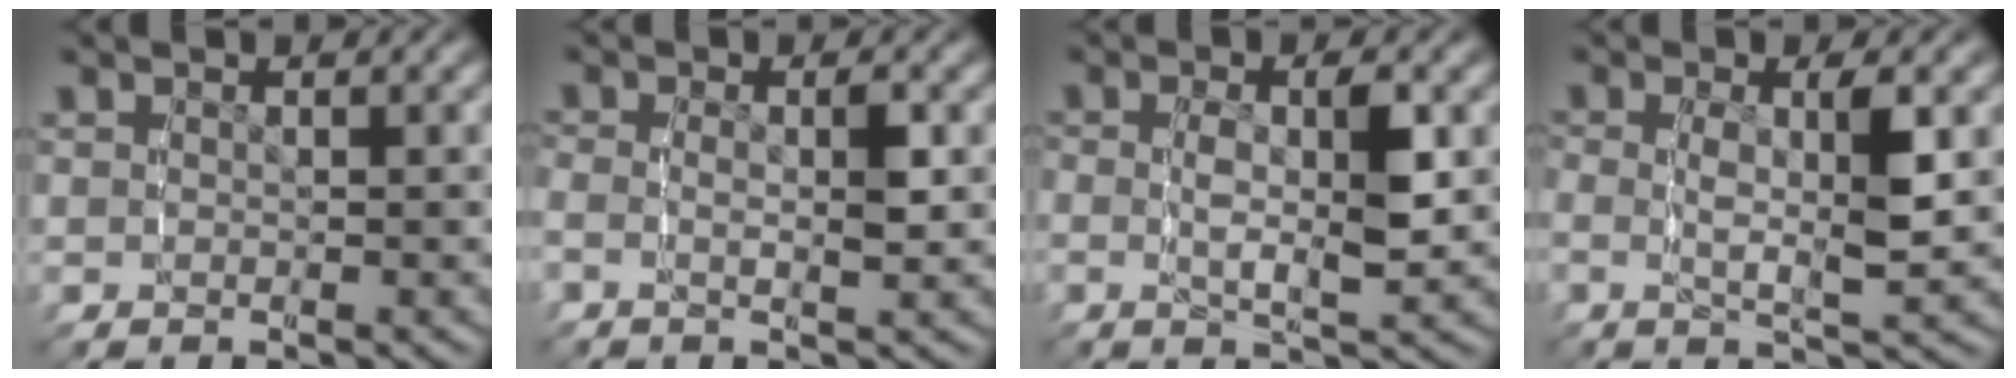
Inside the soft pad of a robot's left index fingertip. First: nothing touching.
{"total": 2.3, "force": [-0.3, 1.1, 2.1], "torque": [-0.061, -0.007, -0.007]}
{"total": 3.5, "force": [-0.4, 0.8, 3.4], "torque": [-0.076, -0.007, -0.007]}
{"total": 3.7, "force": [-0.1, 0.8, 3.6], "torque": [-0.081, -0.010, -0.002]}